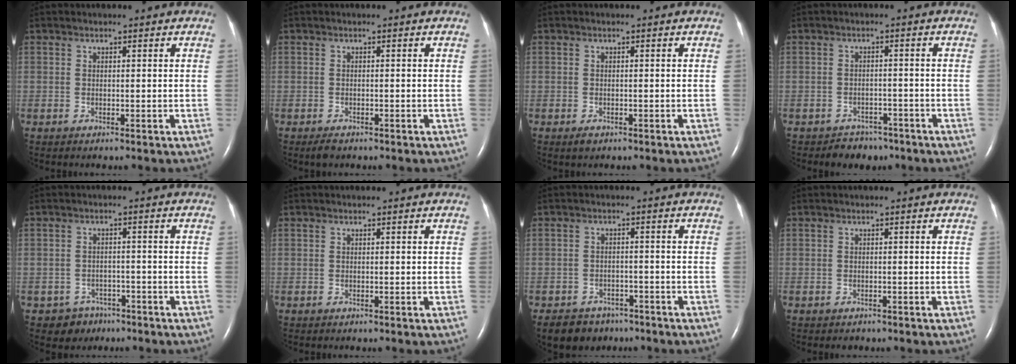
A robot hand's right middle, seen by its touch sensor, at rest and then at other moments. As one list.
[{"total": 1.4, "force": [-1.0, 0.6, 0.7], "torque": [-0.019, -0.002, -0.014]}, {"total": 0.9, "force": [-0.6, 0.5, 0.5], "torque": [-0.011, -0.001, -0.005]}, {"total": 3.6, "force": [-2.8, 2.3, 0.0], "torque": [-0.001, 0.010, -0.037]}, {"total": 3.7, "force": [-2.3, 2.9, -0.2], "torque": [0.002, 0.012, -0.031]}, {"total": 0.0}, {"total": 6.3, "force": [-4.8, 4.0, 1.0], "torque": [-0.017, 0.003, -0.071]}, {"total": 0.6, "force": [-0.4, 0.4, 0.0], "torque": [-0.007, 0.001, -0.006]}]